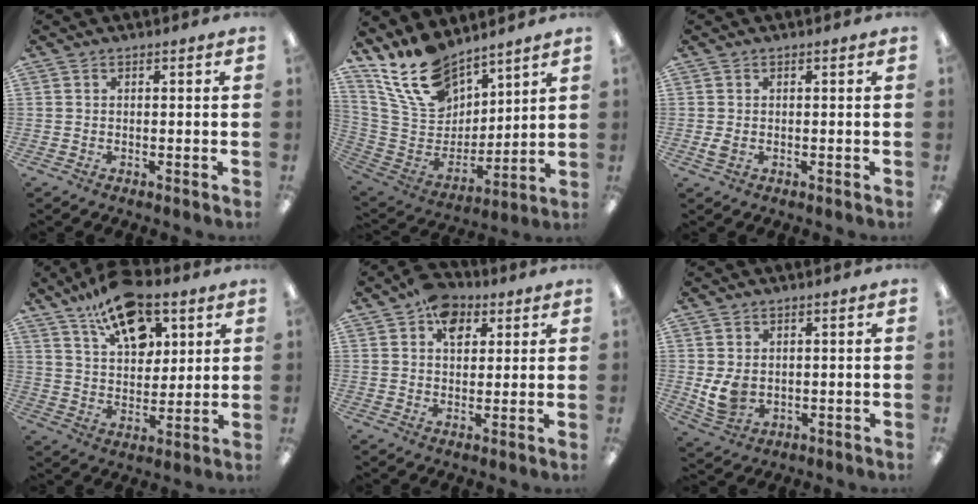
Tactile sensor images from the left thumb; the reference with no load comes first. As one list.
[{"total": 17.6, "force": [13.2, 9.1, 7.4], "torque": [-0.163, -0.071, 0.251]}, {"total": 1.9, "force": [-0.1, 1.2, 1.5], "torque": [-0.026, -0.003, -0.004]}, {"total": 16.0, "force": [10.2, 8.5, 9.0], "torque": [-0.145, -0.043, 0.182]}, {"total": 7.7, "force": [3.8, 5.3, 4.2], "torque": [-0.055, -0.007, 0.065]}, {"total": 5.7, "force": [0.9, 4.3, 3.7], "torque": [-0.087, -0.004, 0.016]}]